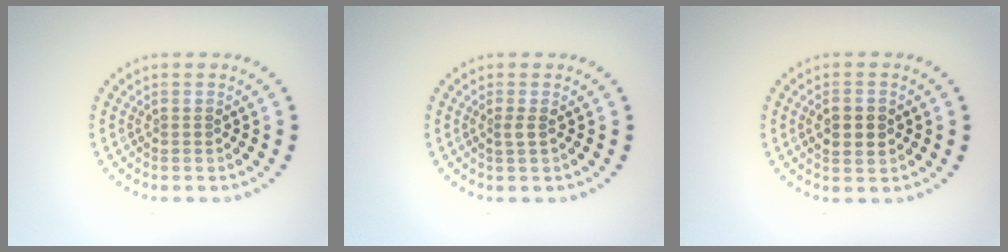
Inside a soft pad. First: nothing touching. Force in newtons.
{"total": 0.9, "press": 0.6, "slide": 0.6}
{"total": 3.2, "press": 3.2, "slide": 0.1}